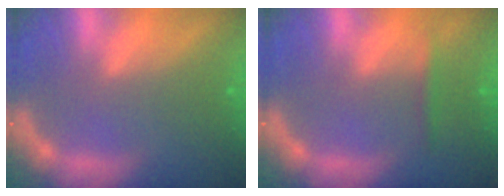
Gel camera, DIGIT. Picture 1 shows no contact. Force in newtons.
{"total": 1.4}